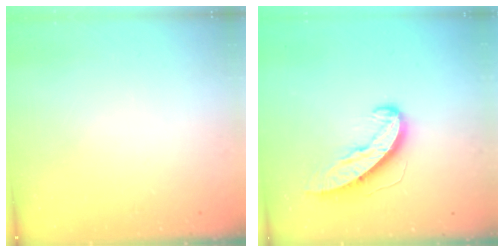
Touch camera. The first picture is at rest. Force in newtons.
{"total": 11.5, "press": 11.4, "slide": 0.9}